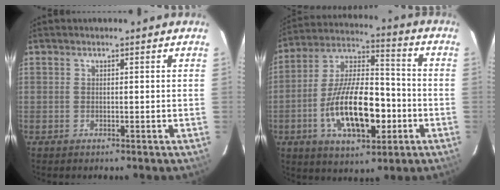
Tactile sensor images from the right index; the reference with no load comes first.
{"total": 18.6, "force": [-5.5, 8.1, 15.8], "torque": [-0.302, 0.004, -0.090]}